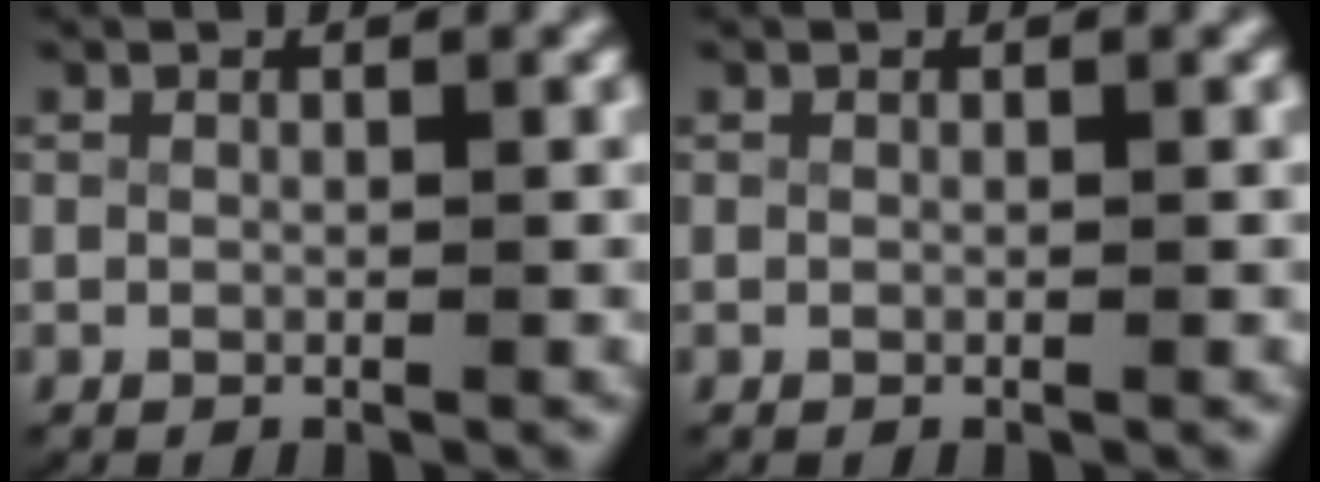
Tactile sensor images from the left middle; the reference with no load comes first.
{"total": 0.0}